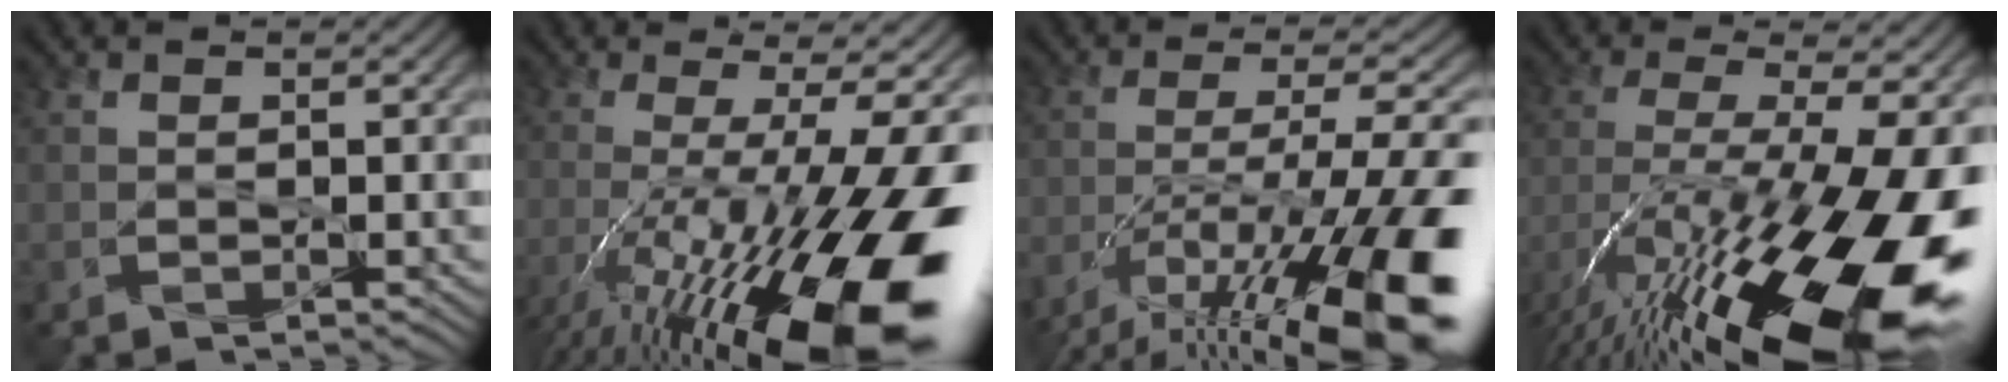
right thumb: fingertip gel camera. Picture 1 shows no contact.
{"total": 20.8, "force": [-7.7, 6.0, 18.4], "torque": [-0.287, -0.029, -0.121]}
{"total": 18.5, "force": [-10.6, 5.6, 14.0], "torque": [-0.240, -0.016, -0.174]}
{"total": 20.8, "force": [-9.9, 6.3, 17.2], "torque": [-0.289, -0.020, -0.159]}